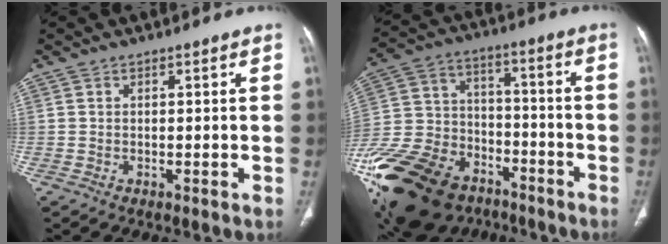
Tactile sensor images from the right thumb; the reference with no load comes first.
{"total": 33.0, "force": [-19.0, 20.8, 17.2], "torque": [-0.441, 0.037, -0.323]}